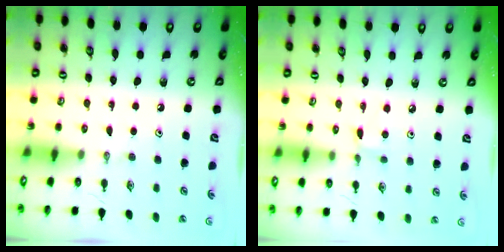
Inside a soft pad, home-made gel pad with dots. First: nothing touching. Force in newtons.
{"total": 2.6, "press": 2.6, "slide": 0.3}